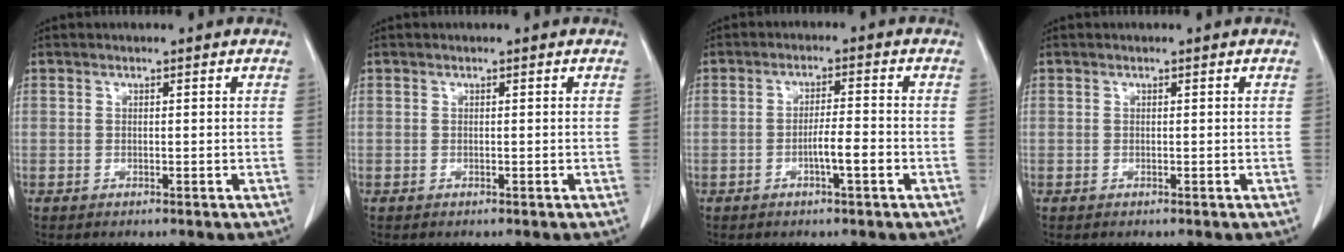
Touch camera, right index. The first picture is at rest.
{"total": 0.0}
{"total": 4.4, "force": [-1.6, 0.5, 4.1], "torque": [-0.072, 0.004, -0.026]}
{"total": 0.0}